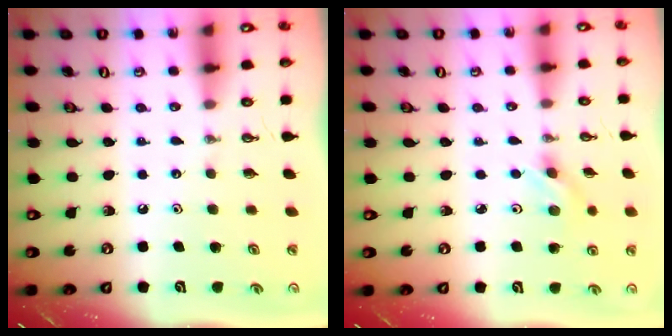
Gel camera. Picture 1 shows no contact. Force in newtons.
{"total": 2.8, "press": 2.4, "slide": 1.4}